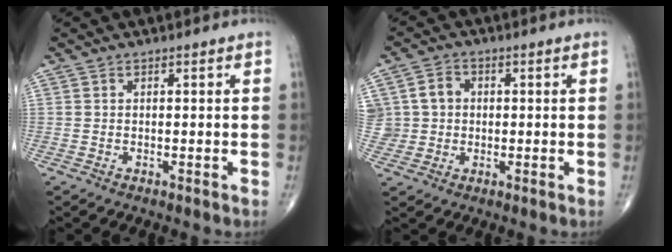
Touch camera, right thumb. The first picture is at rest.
{"total": 6.4, "force": [0.9, 5.9, 2.2], "torque": [-0.023, 0.010, 0.018]}